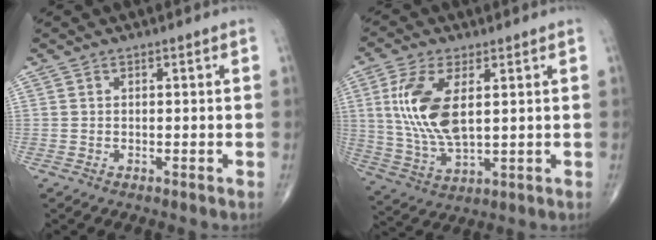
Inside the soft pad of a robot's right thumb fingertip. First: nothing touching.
{"total": 12.9, "force": [2.8, 5.9, 11.2], "torque": [-0.239, -0.012, 0.063]}